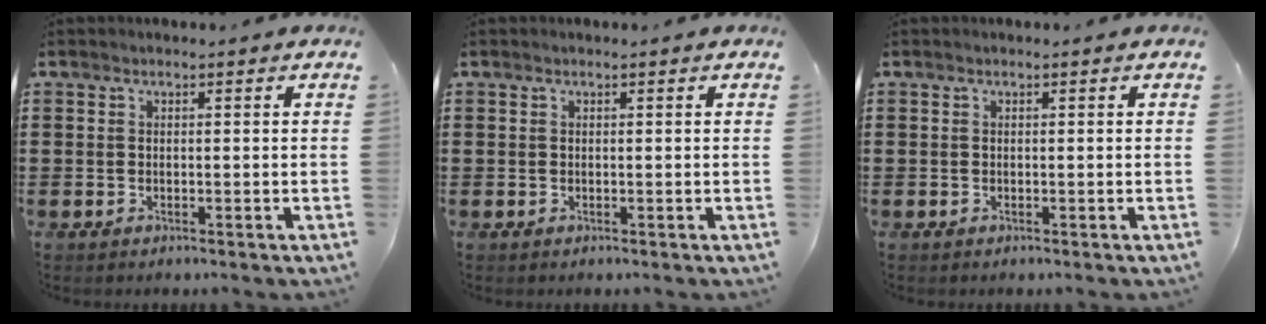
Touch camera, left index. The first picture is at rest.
{"total": 0.0}
{"total": 0.0}